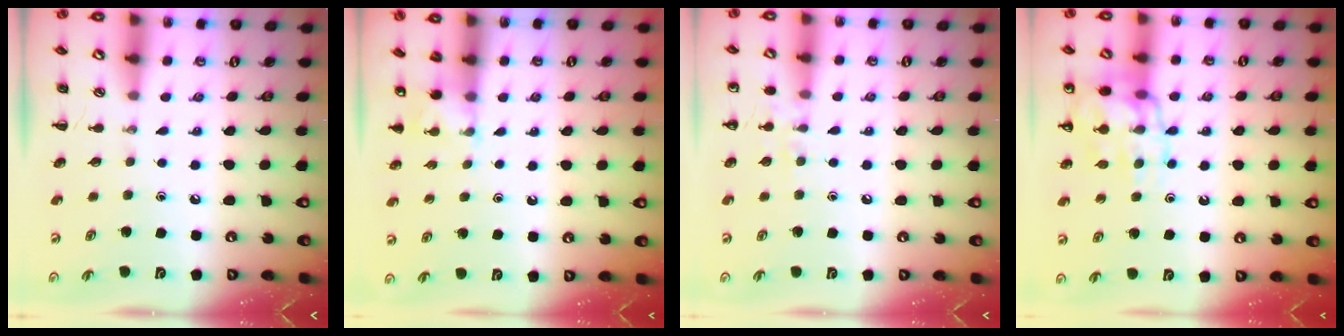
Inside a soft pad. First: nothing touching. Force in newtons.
{"total": 3.9, "press": 3.7, "slide": 1.2}
{"total": 5.7, "press": 5.6, "slide": 1.4}
{"total": 16.7, "press": 16.5, "slide": 2.8}